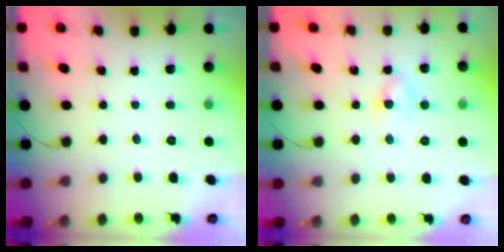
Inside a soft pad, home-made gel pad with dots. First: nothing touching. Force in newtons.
{"total": 3.4, "press": 3.2, "slide": 1.2}